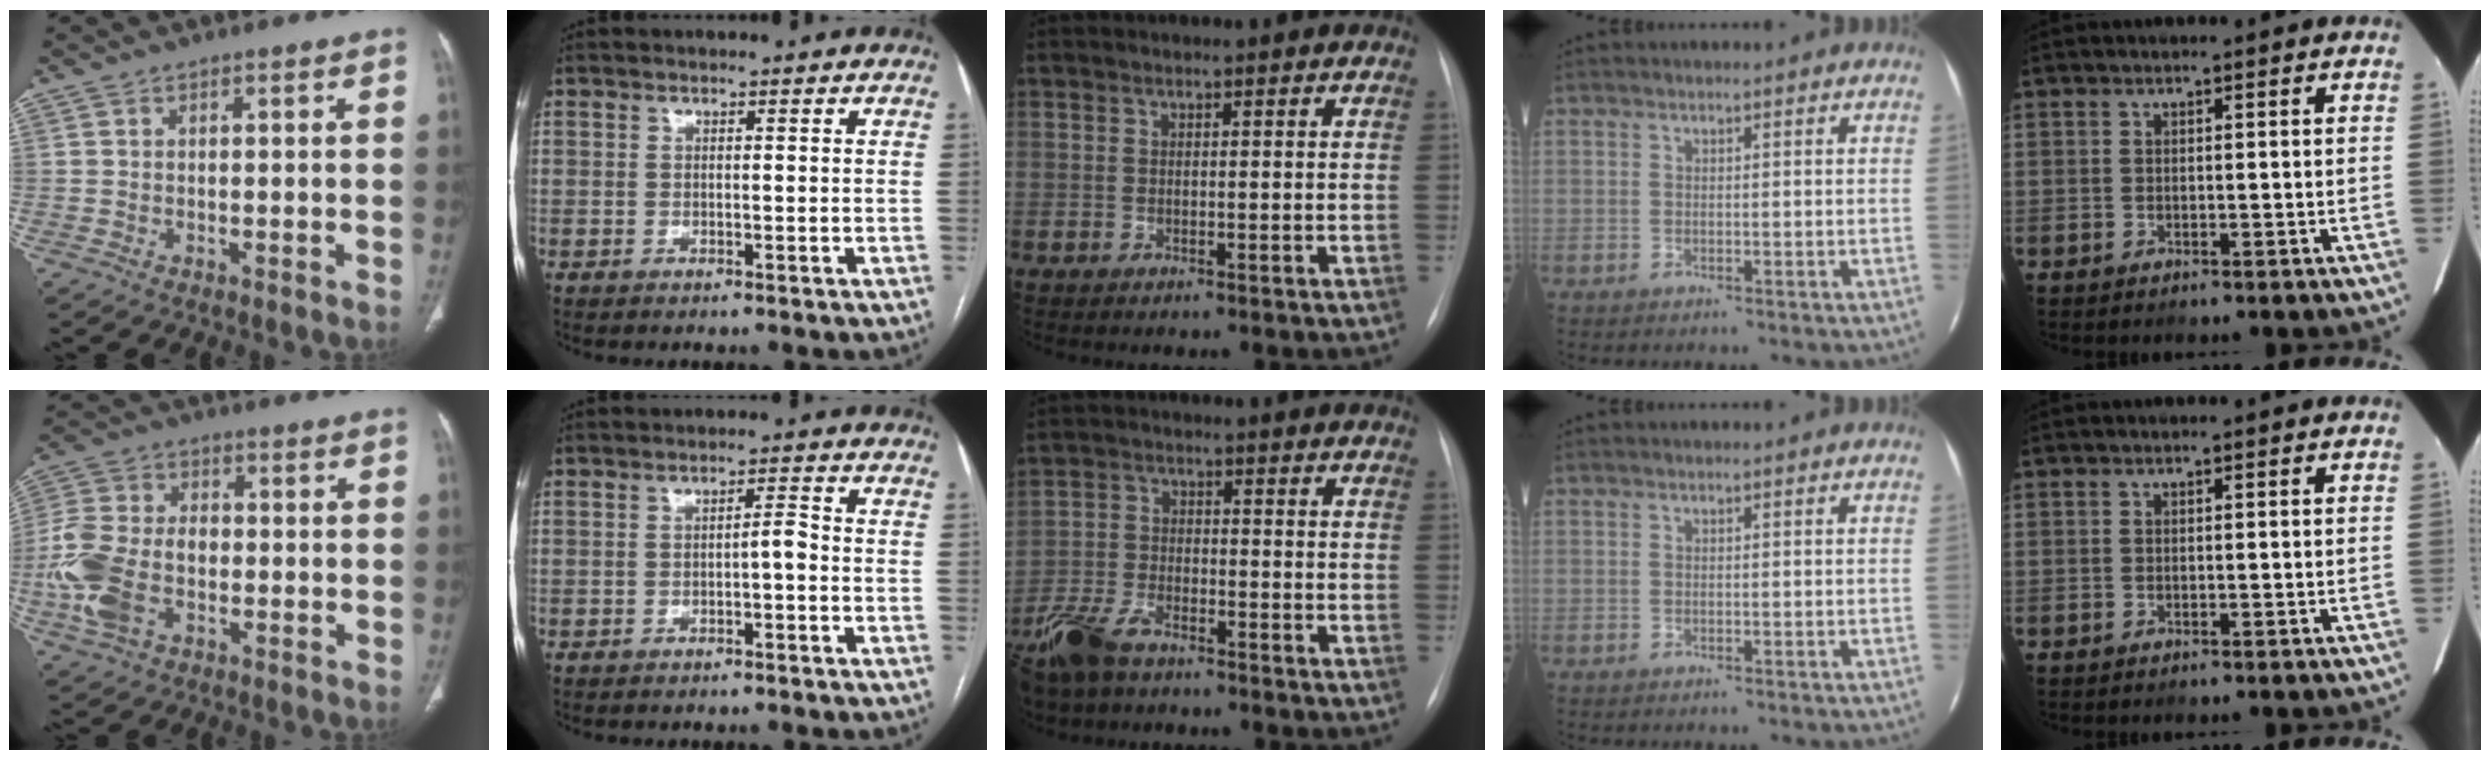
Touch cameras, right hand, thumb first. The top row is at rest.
{"thumb": {"total": 13.6, "force": [-3.1, 8.9, 9.8], "torque": [-0.216, 0.021, -0.062]}, "index": {"total": 2.1, "force": [-0.7, 0.3, 2.0], "torque": [-0.028, 0.004, -0.013]}, "middle": {"total": 8.0, "force": [-6.3, 3.0, 3.8], "torque": [-0.090, -0.016, -0.123]}}